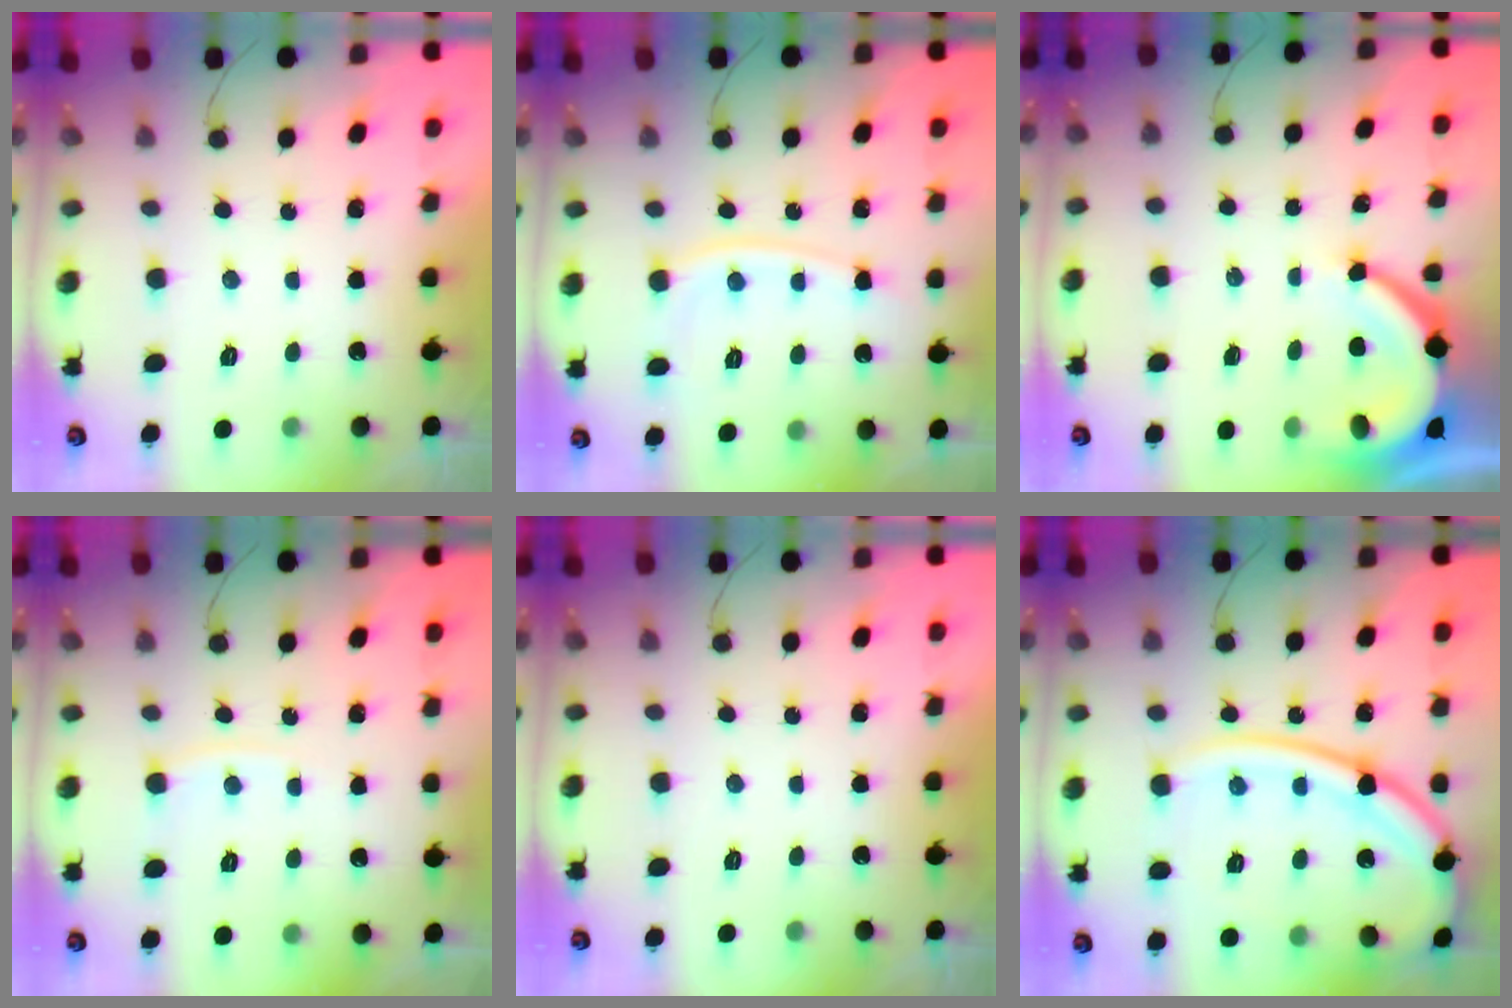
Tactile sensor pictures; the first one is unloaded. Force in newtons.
{"total": 9.2, "press": 9.1, "slide": 1.2}
{"total": 8.5, "press": 8.4, "slide": 1.0}
{"total": 5.4, "press": 5.3, "slide": 0.8}
{"total": 0.0}
{"total": 18.3, "press": 18.2, "slide": 2.0}